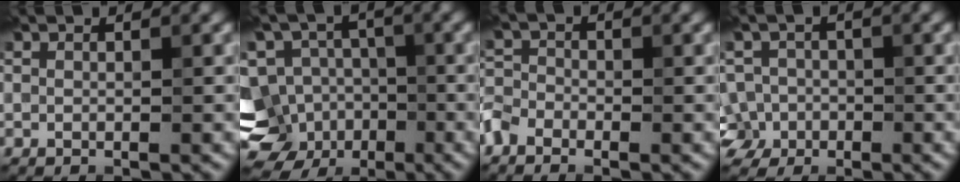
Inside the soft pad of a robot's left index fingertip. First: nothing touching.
{"total": 11.9, "force": [-5.0, 10.0, 4.1], "torque": [-0.079, 0.017, -0.100]}
{"total": 2.5, "force": [-2.0, 1.5, 0.5], "torque": [-0.015, 0.000, -0.054]}
{"total": 4.9, "force": [-2.4, 4.1, 1.3], "torque": [-0.009, 0.000, -0.049]}